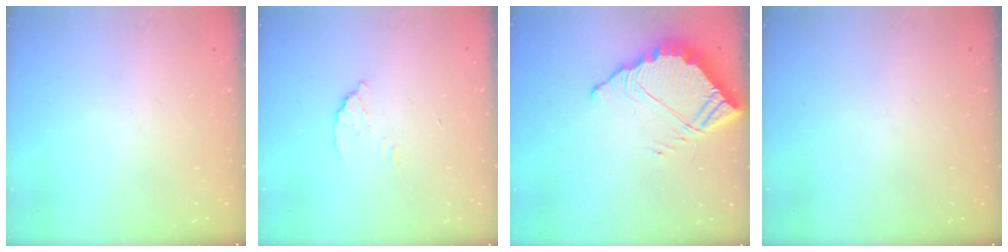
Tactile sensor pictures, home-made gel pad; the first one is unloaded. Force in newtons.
{"total": 2.7, "press": 2.7, "slide": 0.1}
{"total": 8.9, "press": 8.9, "slide": 0.6}
{"total": 0.0}